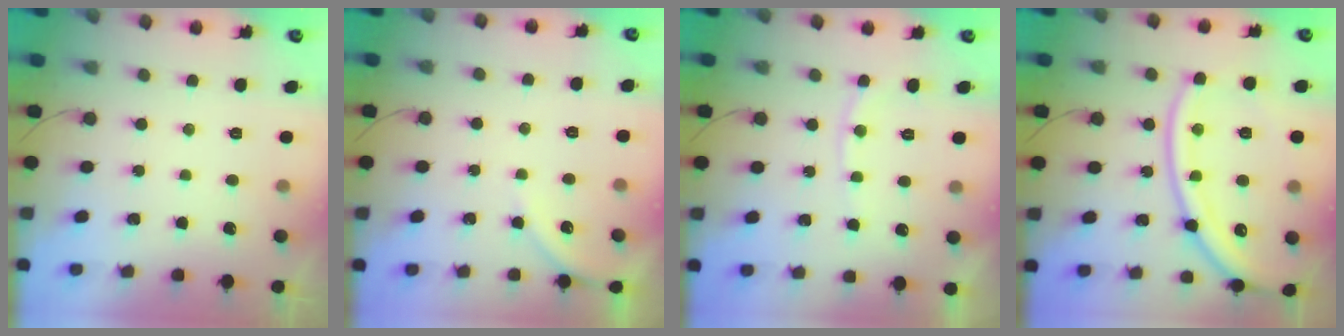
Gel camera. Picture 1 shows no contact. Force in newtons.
{"total": 4.2, "press": 4.2, "slide": 0.6}
{"total": 7.0, "press": 6.9, "slide": 1.0}
{"total": 19.9, "press": 19.8, "slide": 2.0}